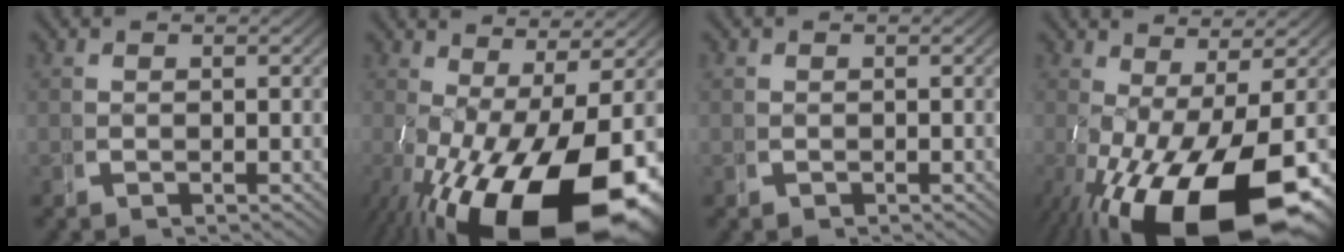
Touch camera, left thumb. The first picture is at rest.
{"total": 15.9, "force": [-3.8, 8.3, 13.0], "torque": [-0.229, -0.068, -0.018]}
{"total": 0.6, "force": [-0.1, 0.6, 0.0], "torque": [-0.004, -0.008, 0.001]}
{"total": 14.0, "force": [-3.5, 7.2, 11.5], "torque": [-0.209, -0.062, -0.015]}